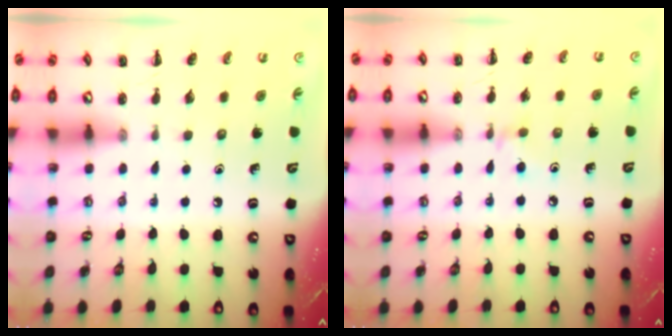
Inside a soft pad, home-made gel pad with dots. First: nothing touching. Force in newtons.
{"total": 2.9, "press": 2.8, "slide": 0.9}